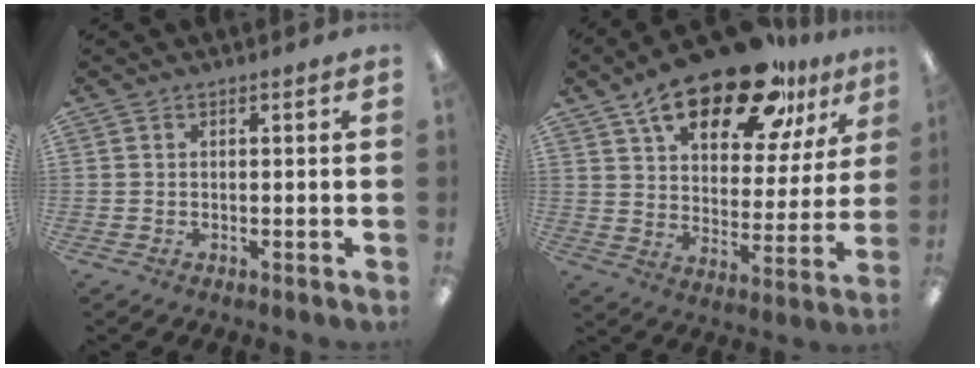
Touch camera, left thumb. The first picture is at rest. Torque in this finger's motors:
{"motor_torque": [0.26, 0.68, 1.34, -1.43, 0.19]}